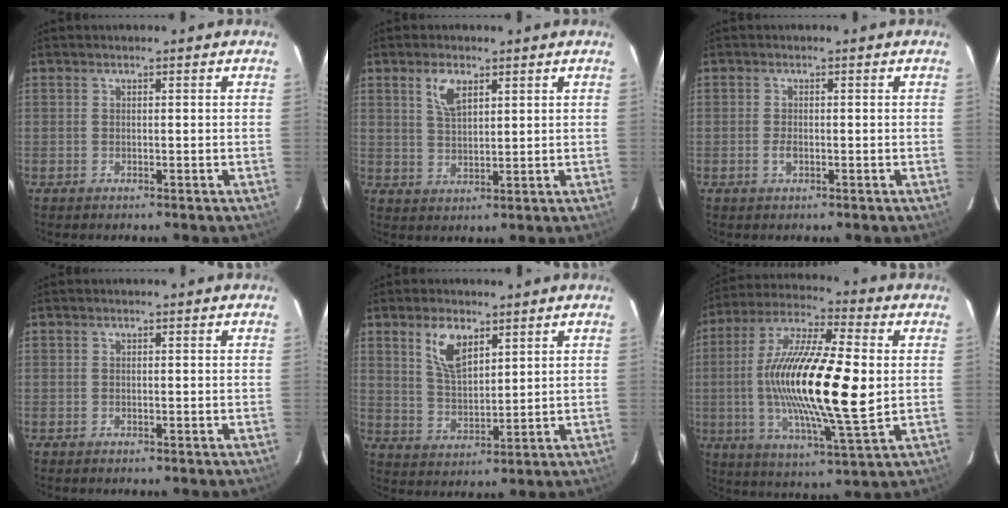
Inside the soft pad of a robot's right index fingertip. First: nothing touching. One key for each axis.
{"total": 5.0, "fx": 2.7, "fy": 2.3, "fz": 3.6, "tx": -0.065, "ty": 0.006, "tz": 0.053}
{"total": 1.6, "fx": -0.5, "fy": 0.9, "fz": 1.2, "tx": -0.025, "ty": 0.000, "tz": -0.010}
{"total": 0.0}
{"total": 7.6, "fx": 4.3, "fy": 3.6, "fz": 5.2, "tx": -0.097, "ty": 0.005, "tz": 0.088}
{"total": 22.4, "fx": 0.6, "fy": 4.6, "fz": 21.9, "tx": -0.411, "ty": 0.000, "tz": 0.000}